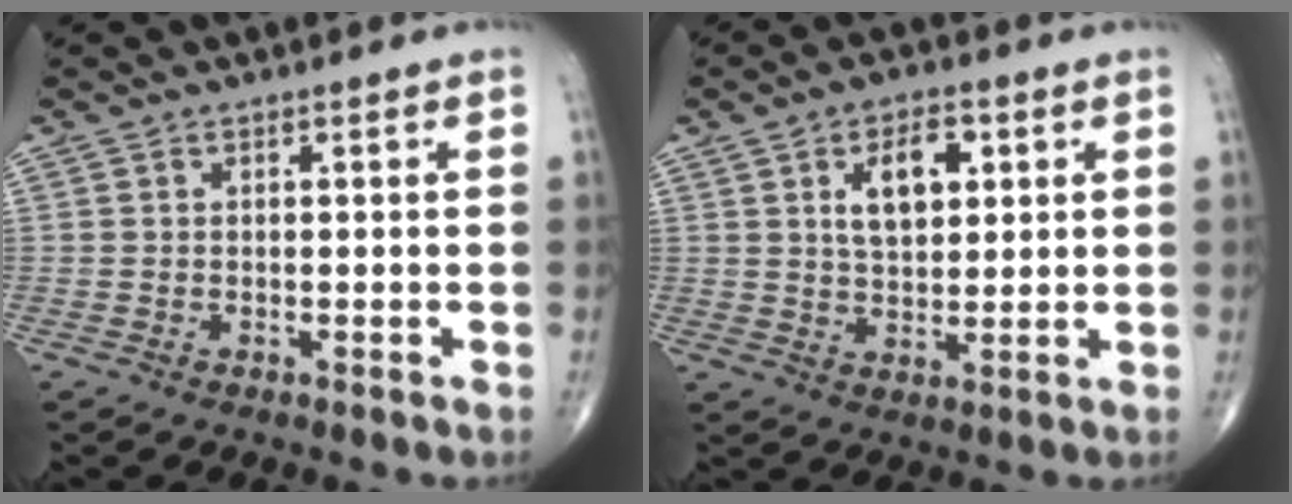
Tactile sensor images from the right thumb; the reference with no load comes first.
{"total": 8.5, "force": [2.8, 4.7, 6.5], "torque": [-0.084, -0.007, 0.048]}